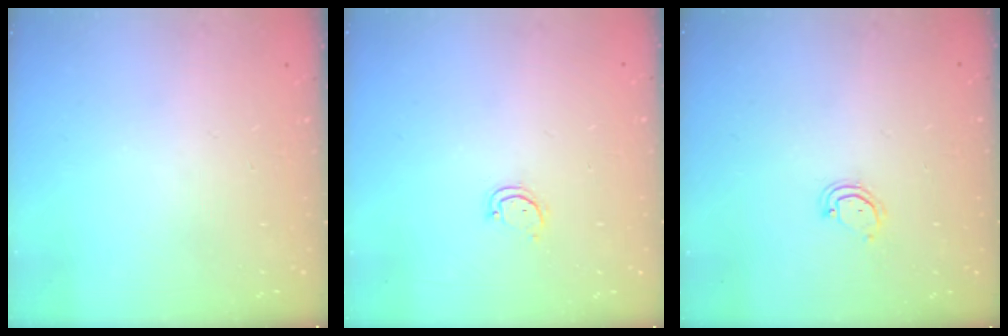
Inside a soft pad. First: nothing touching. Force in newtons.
{"total": 2.7, "press": 2.6, "slide": 0.3}
{"total": 3.6, "press": 3.6, "slide": 0.2}